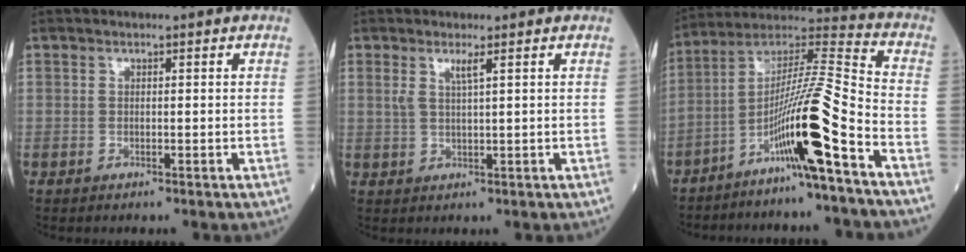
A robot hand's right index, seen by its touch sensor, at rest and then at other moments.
{"total": 2.2, "force": [1.1, -0.1, 1.8], "torque": [-0.042, -0.002, 0.024]}
{"total": 14.4, "force": [-7.4, -1.2, 12.3], "torque": [-0.230, 0.007, -0.137]}